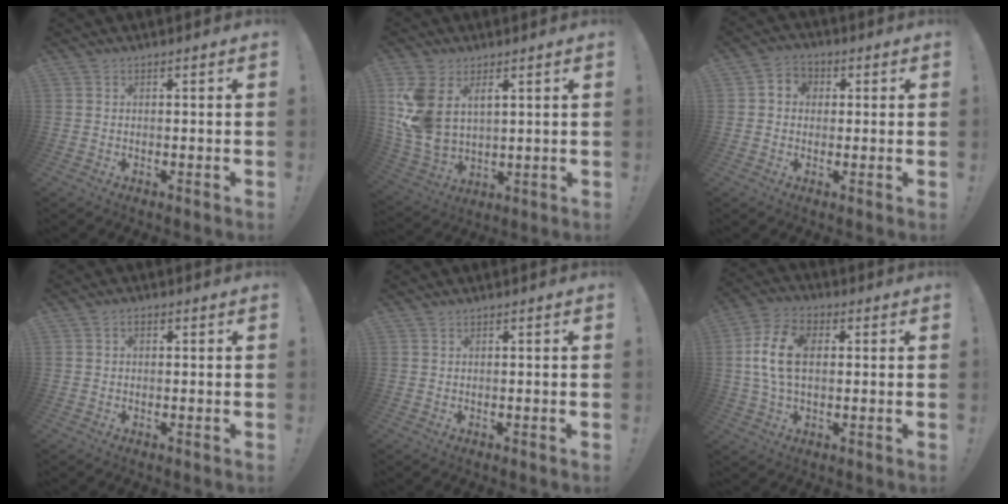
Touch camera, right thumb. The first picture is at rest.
{"total": 12.5, "force": [4.9, 8.3, 8.0], "torque": [-0.171, -0.027, 0.094]}
{"total": 4.7, "force": [-0.1, 4.3, 1.8], "torque": [-0.027, 0.008, 0.000]}
{"total": 1.3, "force": [0.0, 0.9, 0.9], "torque": [-0.019, 0.005, 0.000]}
{"total": 0.0}
{"total": 13.1, "force": [1.8, 8.2, 10.1], "torque": [-0.198, 0.006, 0.034]}